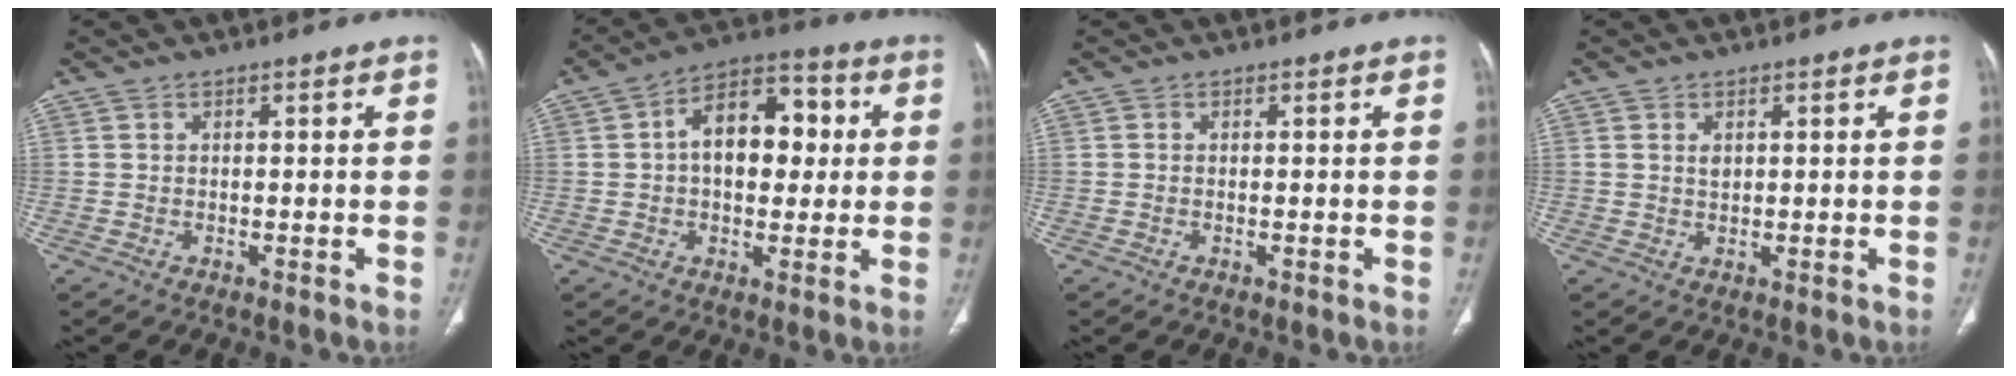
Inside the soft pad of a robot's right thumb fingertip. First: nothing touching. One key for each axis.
{"total": 13.2, "fx": 1.6, "fy": 8.2, "fz": 10.2, "tx": -0.120, "ty": 0.025, "tz": 0.016}
{"total": 0.0}
{"total": 1.2, "fx": 0.5, "fy": 0.8, "fz": 0.8, "tx": -0.012, "ty": -0.004, "tz": 0.011}